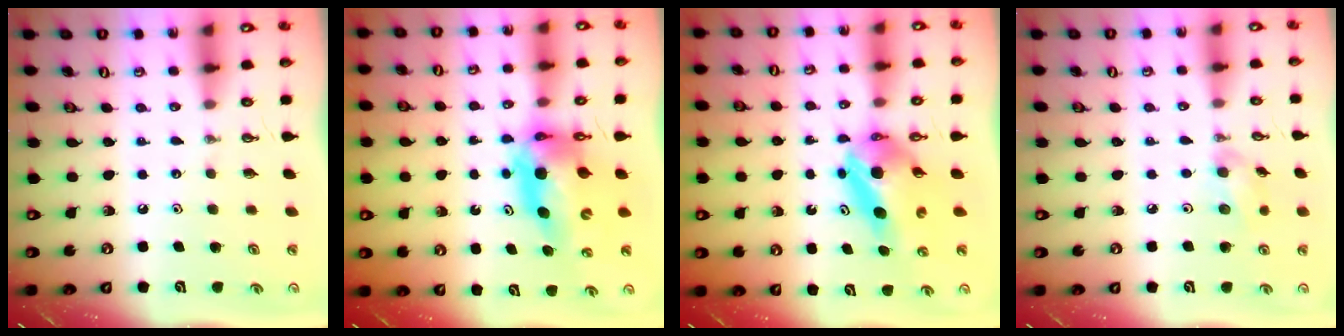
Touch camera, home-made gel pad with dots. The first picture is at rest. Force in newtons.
{"total": 12.1, "press": 12.1, "slide": 1.2}
{"total": 6.5, "press": 6.4, "slide": 0.8}
{"total": 6.7, "press": 6.3, "slide": 2.2}